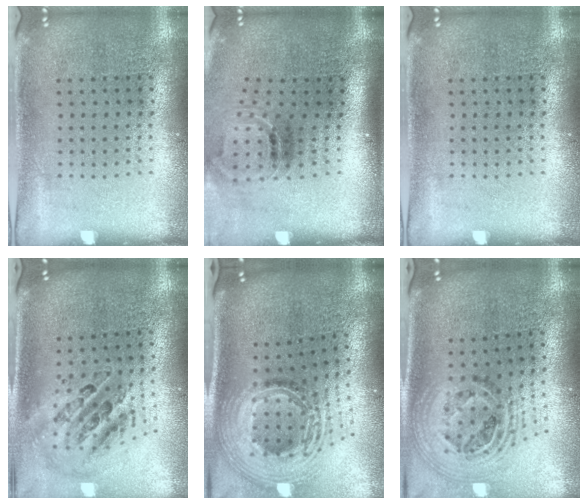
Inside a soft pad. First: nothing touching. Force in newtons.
{"total": 1.5, "press": 1.1, "slide": 1.1}
{"total": 0.0}
{"total": 1.4, "press": 1.3, "slide": 0.7}
{"total": 3.0, "press": 2.1, "slide": 2.2}
{"total": 1.9, "press": 1.5, "slide": 1.1}